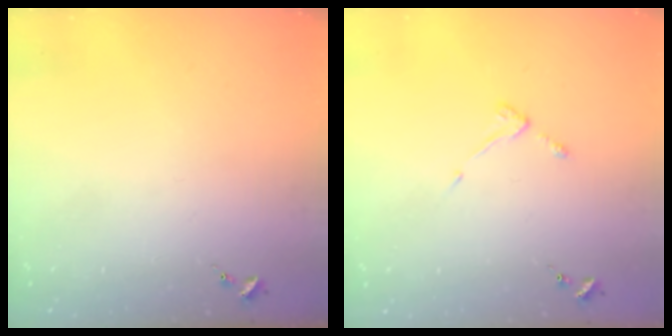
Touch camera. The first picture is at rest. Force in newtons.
{"total": 3.7, "press": 3.7, "slide": 0.5}